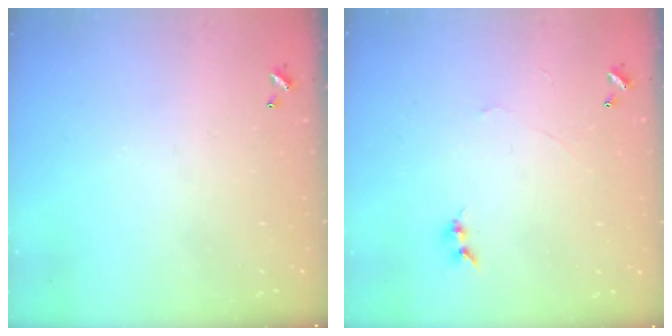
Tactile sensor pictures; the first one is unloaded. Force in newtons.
{"total": 0.0}